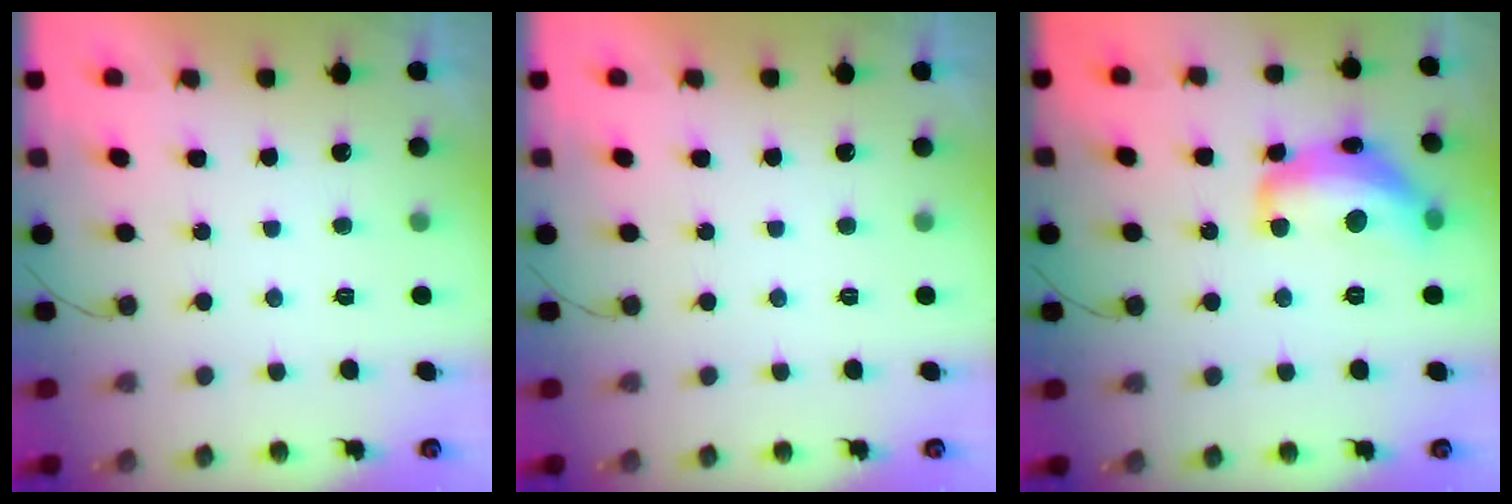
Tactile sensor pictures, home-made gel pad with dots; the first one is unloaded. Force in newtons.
{"total": 0.0}
{"total": 15.9, "press": 15.9, "slide": 0.8}